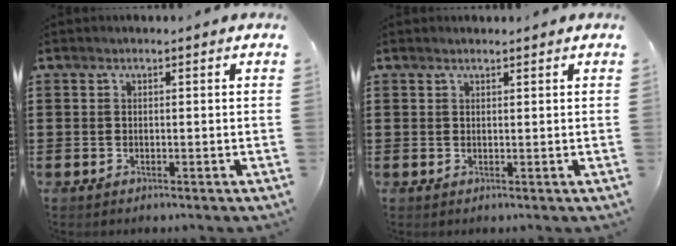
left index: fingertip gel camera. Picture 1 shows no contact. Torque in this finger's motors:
{"motor_torque": [0.59, -0.80, -0.01, 0.00]}